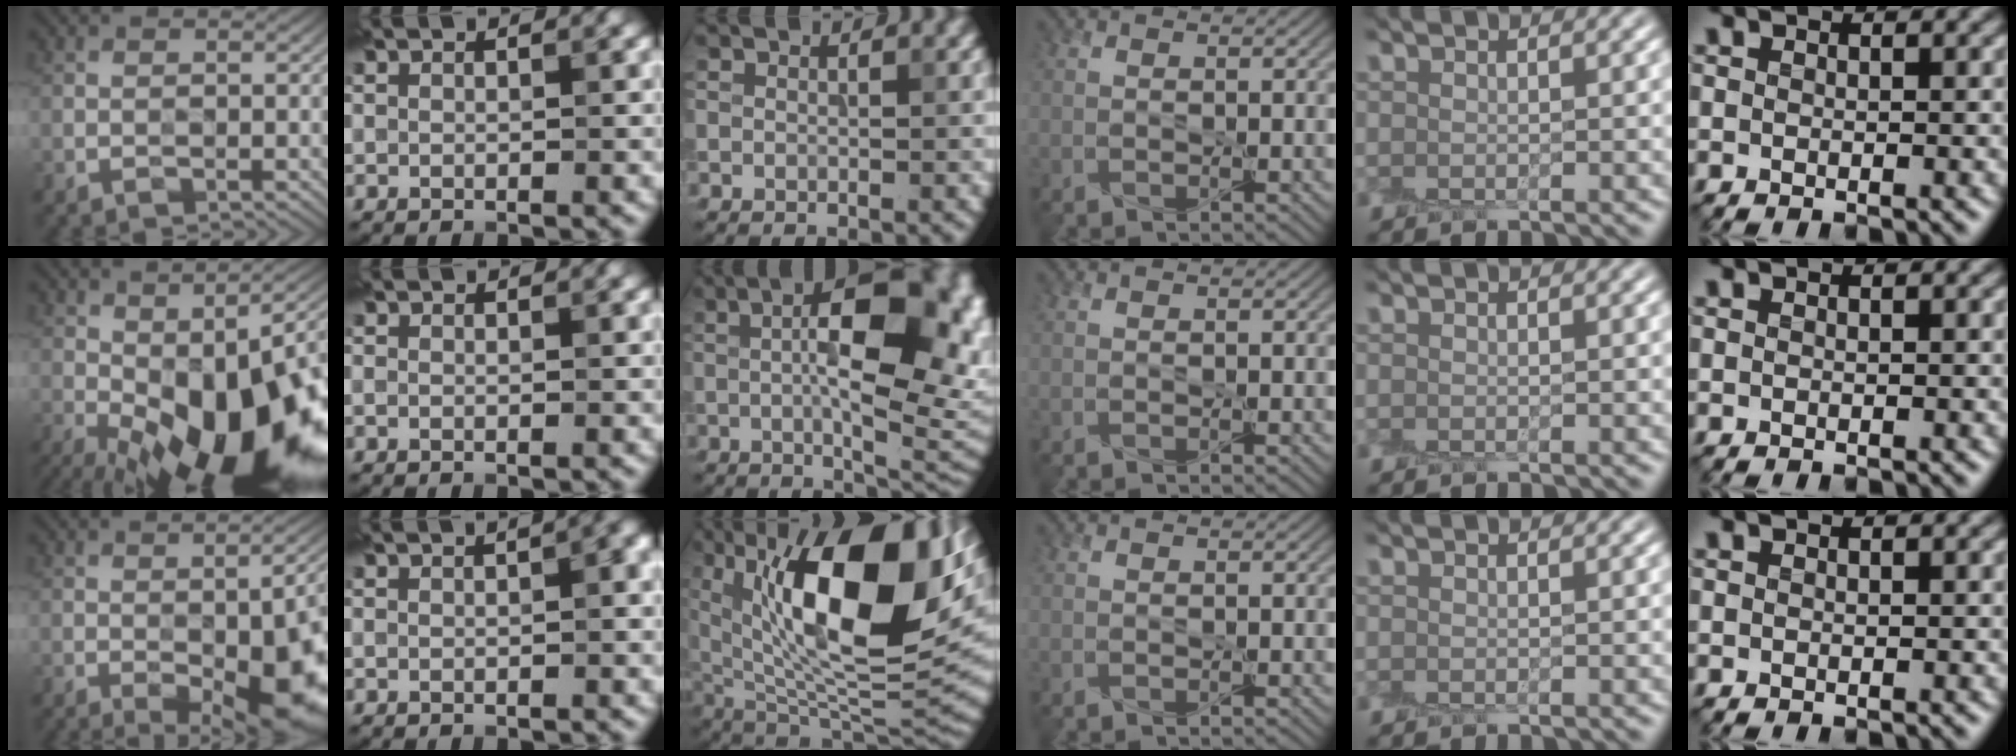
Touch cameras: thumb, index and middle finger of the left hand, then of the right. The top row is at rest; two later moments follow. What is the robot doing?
{"motion": "peel", "object": "plastic wrap"}